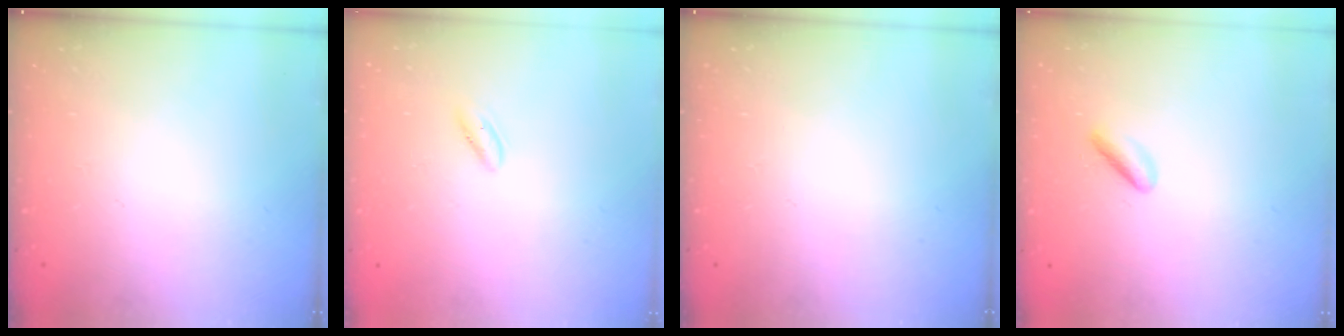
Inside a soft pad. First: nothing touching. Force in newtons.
{"total": 1.7, "press": 1.4, "slide": 0.9}
{"total": 0.0}
{"total": 2.3, "press": 2.1, "slide": 0.9}